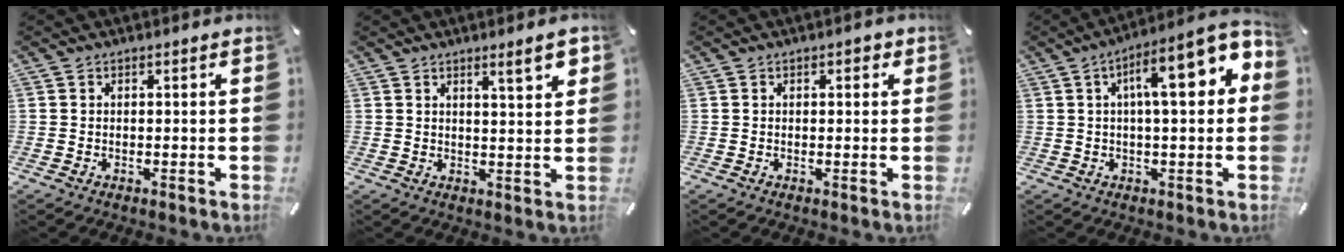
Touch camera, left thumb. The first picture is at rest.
{"total": 6.2, "force": [3.6, 1.2, 4.9], "torque": [-0.070, -0.018, 0.054]}
{"total": 1.2, "force": [0.3, 0.8, 0.9], "torque": [-0.003, 0.000, 0.001]}
{"total": 14.2, "force": [4.3, 3.9, 13.0], "torque": [-0.194, -0.023, 0.063]}